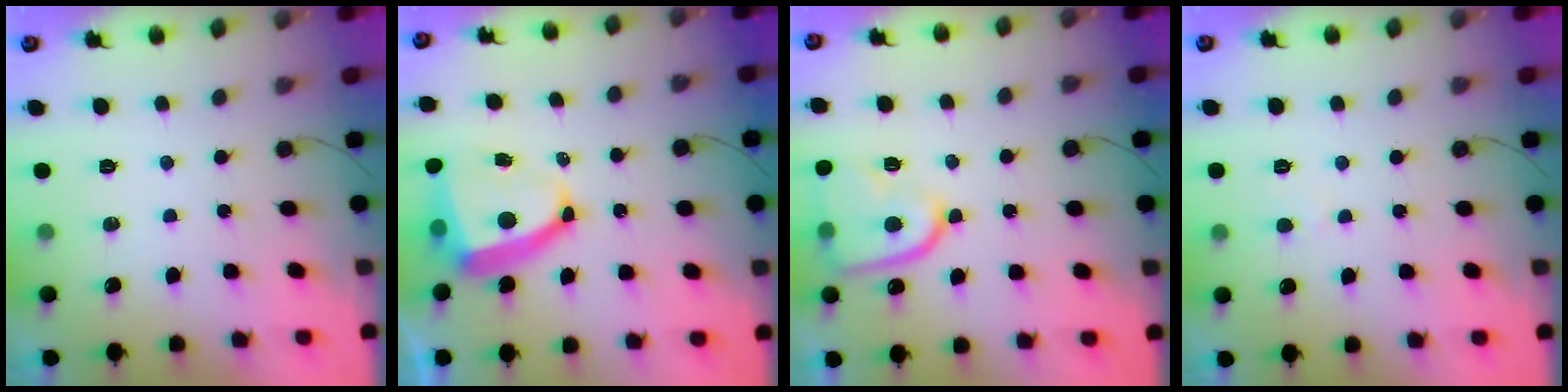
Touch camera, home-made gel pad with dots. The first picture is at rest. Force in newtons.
{"total": 11.0, "press": 10.9, "slide": 1.4}
{"total": 13.3, "press": 13.3, "slide": 1.3}
{"total": 2.1, "press": 2.1, "slide": 0.1}